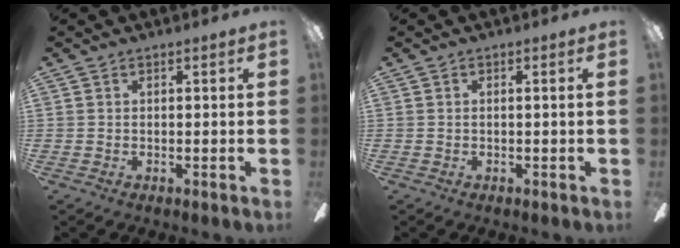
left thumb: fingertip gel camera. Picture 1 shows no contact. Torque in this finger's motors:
{"motor_torque": [-0.04, 0.15, -0.15, -0.15, 0.06]}